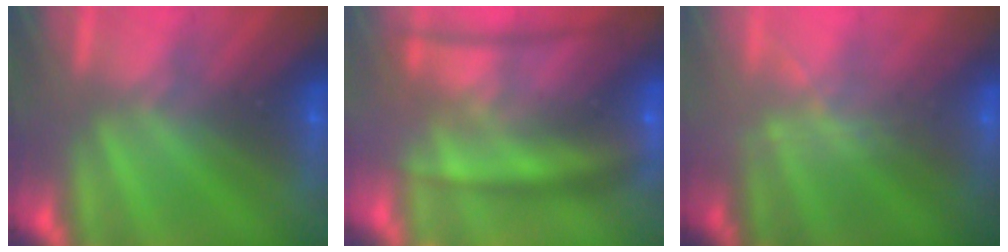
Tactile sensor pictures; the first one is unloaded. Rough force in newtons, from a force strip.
{"total": 6.9}
{"total": 10.8}